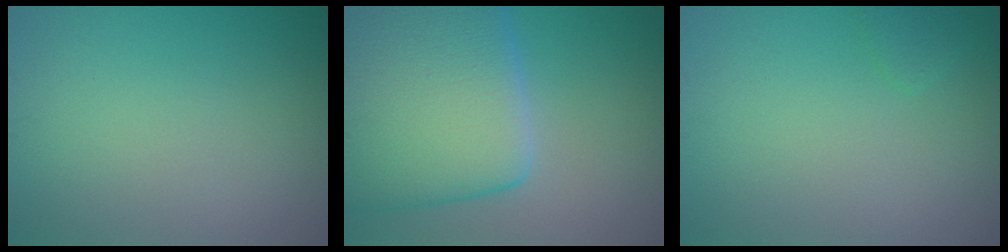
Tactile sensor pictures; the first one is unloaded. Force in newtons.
{"total": 12.9, "press": 12.9, "slide": 0.7}
{"total": 0.9, "press": 0.9, "slide": 0.1}